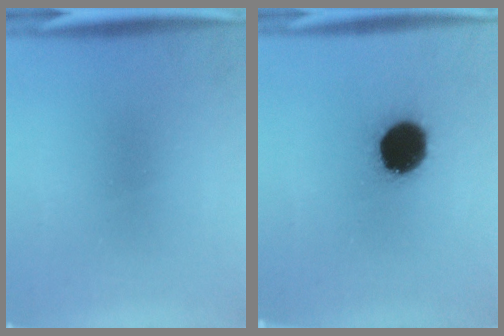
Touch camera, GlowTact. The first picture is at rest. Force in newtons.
{"total": 14.7}